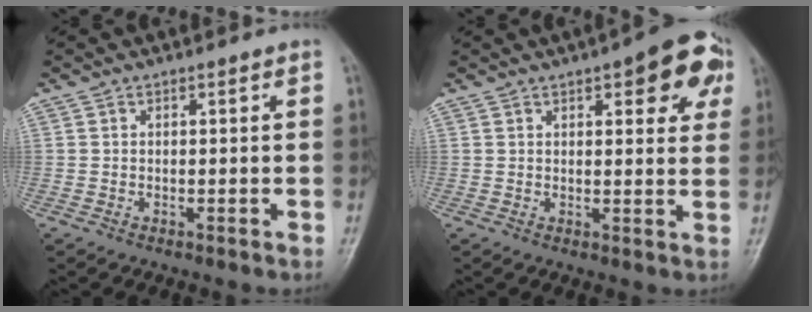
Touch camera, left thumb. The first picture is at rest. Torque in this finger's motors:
{"motor_torque": [0.33, 0.30, 0.29, 0.05, 0.16]}